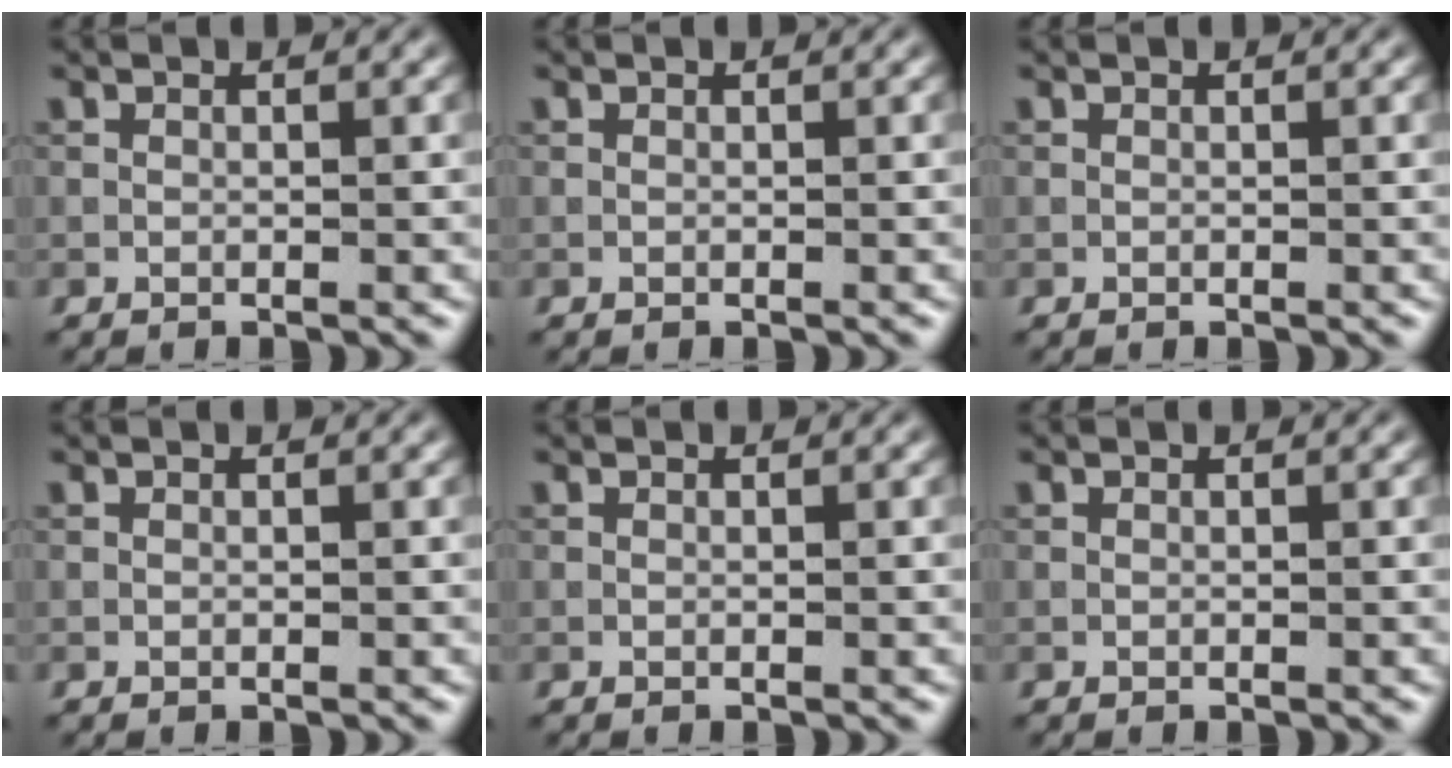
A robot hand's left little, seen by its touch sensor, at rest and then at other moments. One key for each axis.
{"total": 0.0}
{"total": 0.0}
{"total": 0.0}
{"total": 0.0}
{"total": 0.0}